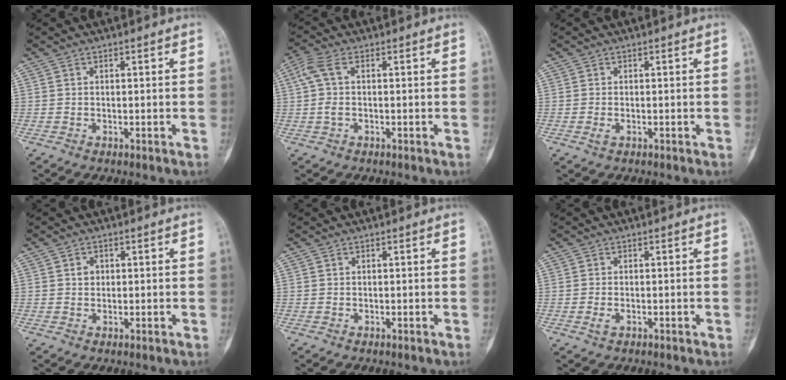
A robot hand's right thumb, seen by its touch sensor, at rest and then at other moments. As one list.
[{"total": 4.4, "force": [0.6, 1.8, 4.0], "torque": [-0.111, 0.018, 0.009]}, {"total": 0.9, "force": [-0.3, 0.4, 0.7], "torque": [-0.017, -0.003, -0.008]}, {"total": 1.6, "force": [0.4, 1.4, 0.7], "torque": [-0.004, 0.001, 0.005]}, {"total": 0.0}, {"total": 1.2, "force": [-0.4, 0.7, 0.9], "torque": [-0.024, -0.003, -0.011]}]